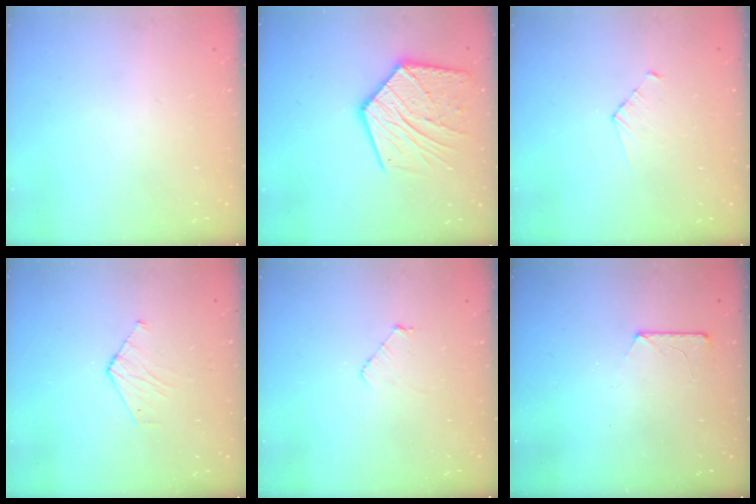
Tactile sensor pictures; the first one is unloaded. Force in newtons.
{"total": 19.3, "press": 19.3, "slide": 1.1}
{"total": 2.8, "press": 2.8, "slide": 0.2}
{"total": 3.5, "press": 3.5, "slide": 0.3}
{"total": 3.8, "press": 3.8, "slide": 0.3}
{"total": 7.3, "press": 7.2, "slide": 0.8}